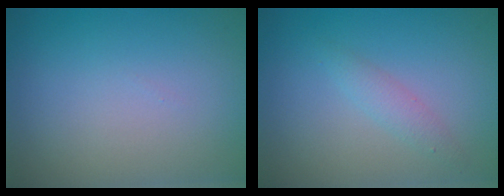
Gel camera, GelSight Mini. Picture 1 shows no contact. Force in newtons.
{"total": 1.5, "press": 1.5, "slide": 0.0}